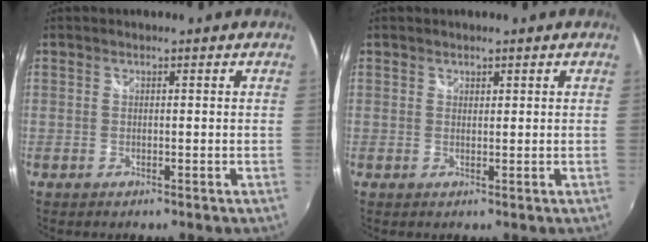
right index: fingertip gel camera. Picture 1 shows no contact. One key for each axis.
{"total": 0.8, "fx": 0.5, "fy": 0.5, "fz": 0.1, "tx": 0.000, "ty": 0.002, "tz": 0.008}